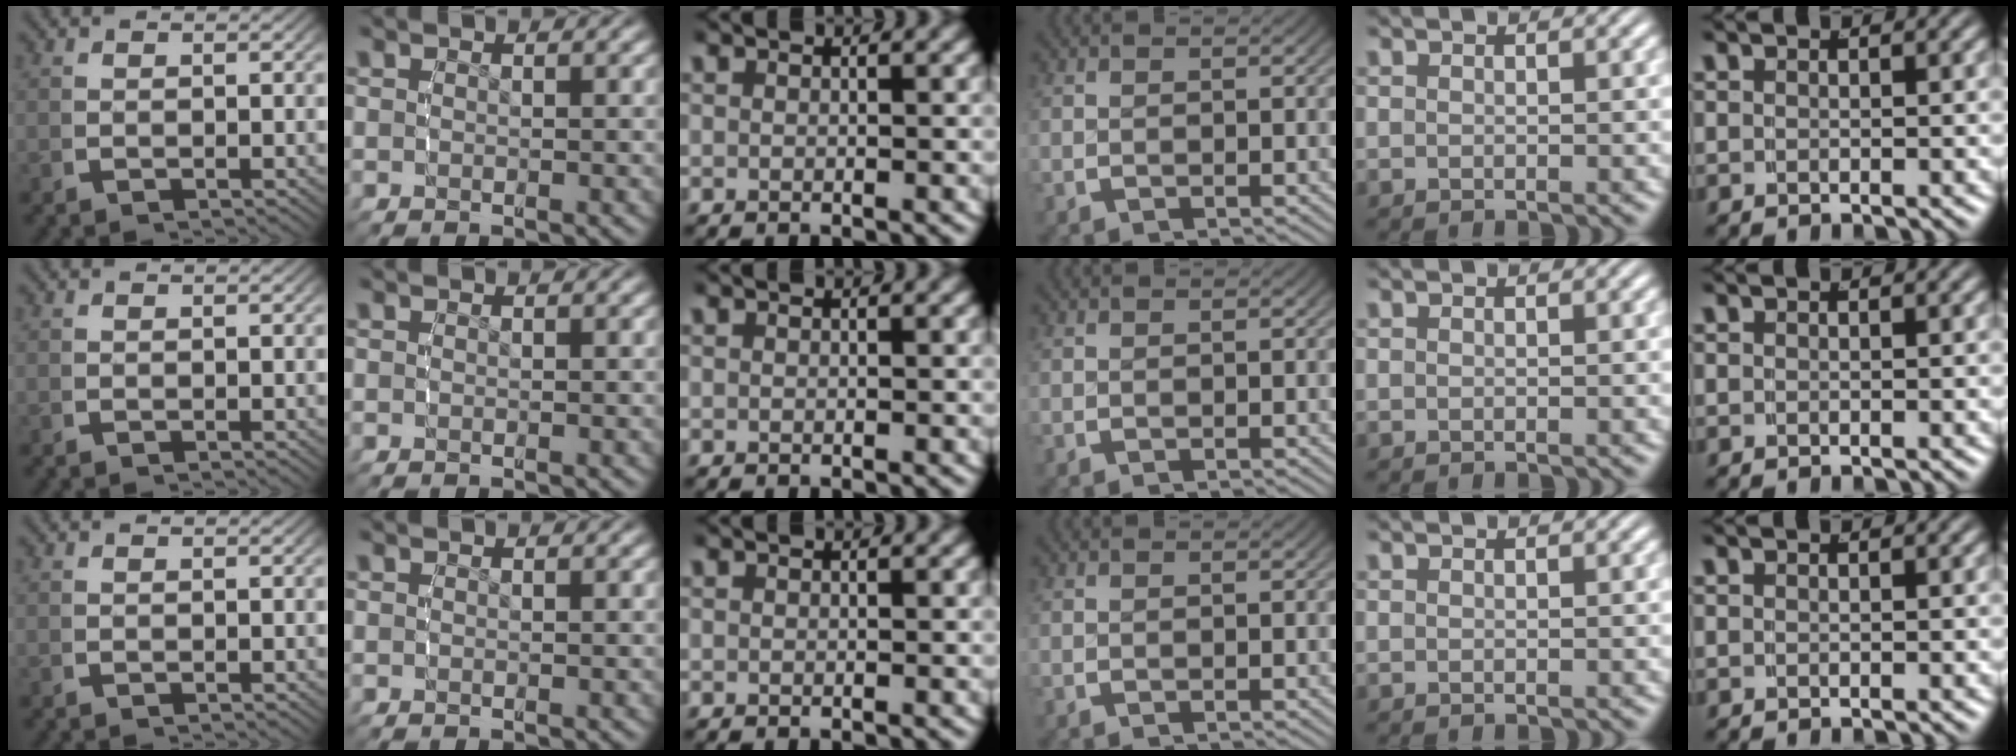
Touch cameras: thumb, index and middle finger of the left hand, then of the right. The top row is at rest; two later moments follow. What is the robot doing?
{"motion": "reach", "object": "shorts"}